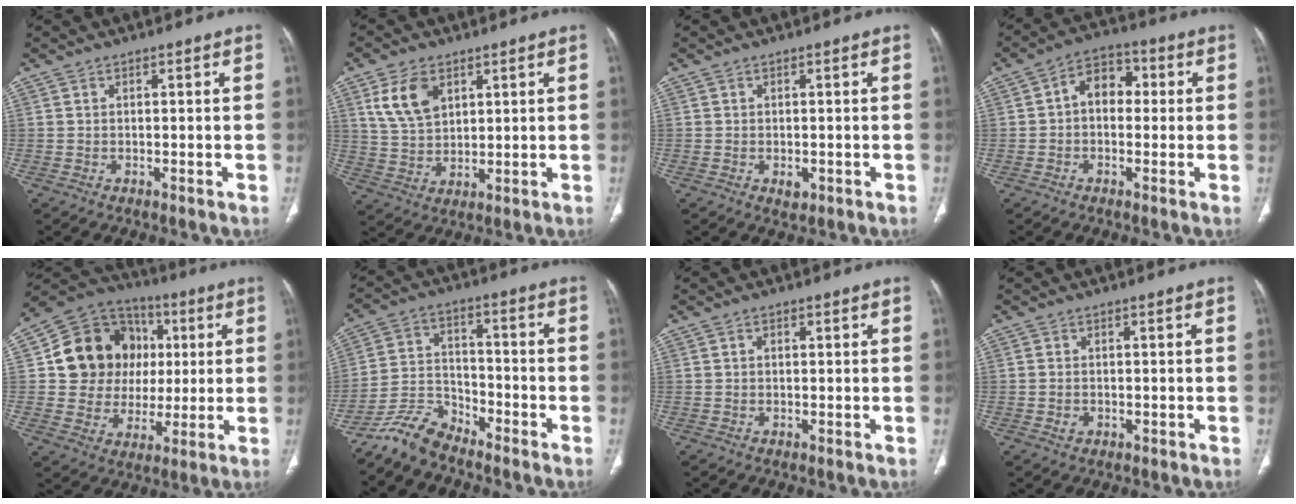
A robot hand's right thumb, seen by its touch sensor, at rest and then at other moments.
{"total": 8.8, "force": [4.0, 5.5, 5.5], "torque": [-0.090, -0.014, 0.085]}
{"total": 1.9, "force": [-0.6, 1.2, 1.3], "torque": [-0.013, -0.001, -0.003]}
{"total": 7.3, "force": [0.4, 5.2, 5.1], "torque": [-0.051, 0.026, -0.005]}
{"total": 18.1, "force": [2.9, 15.9, 8.1], "torque": [-0.094, 0.022, 0.061]}
{"total": 7.9, "force": [-7.1, 3.0, 1.8], "torque": [-0.034, 0.052, -0.147]}
{"total": 1.0, "force": [0.3, 0.6, 0.7], "torque": [-0.012, 0.002, 0.004]}
{"total": 1.7, "force": [-0.4, 1.4, 0.9], "torque": [-0.014, 0.005, -0.004]}